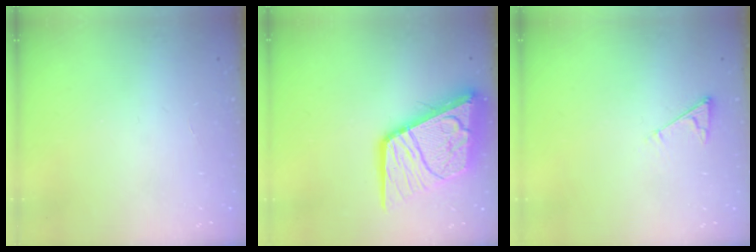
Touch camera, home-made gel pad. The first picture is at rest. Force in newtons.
{"total": 21.5, "press": 21.4, "slide": 2.5}
{"total": 3.0, "press": 3.0, "slide": 0.4}